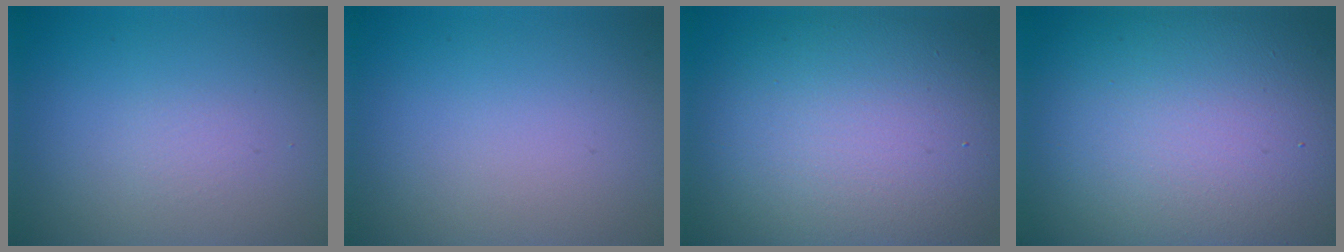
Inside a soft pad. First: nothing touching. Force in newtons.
{"total": 0.0}
{"total": 13.9, "press": 13.9, "slide": 0.8}
{"total": 19.3, "press": 19.3, "slide": 0.6}